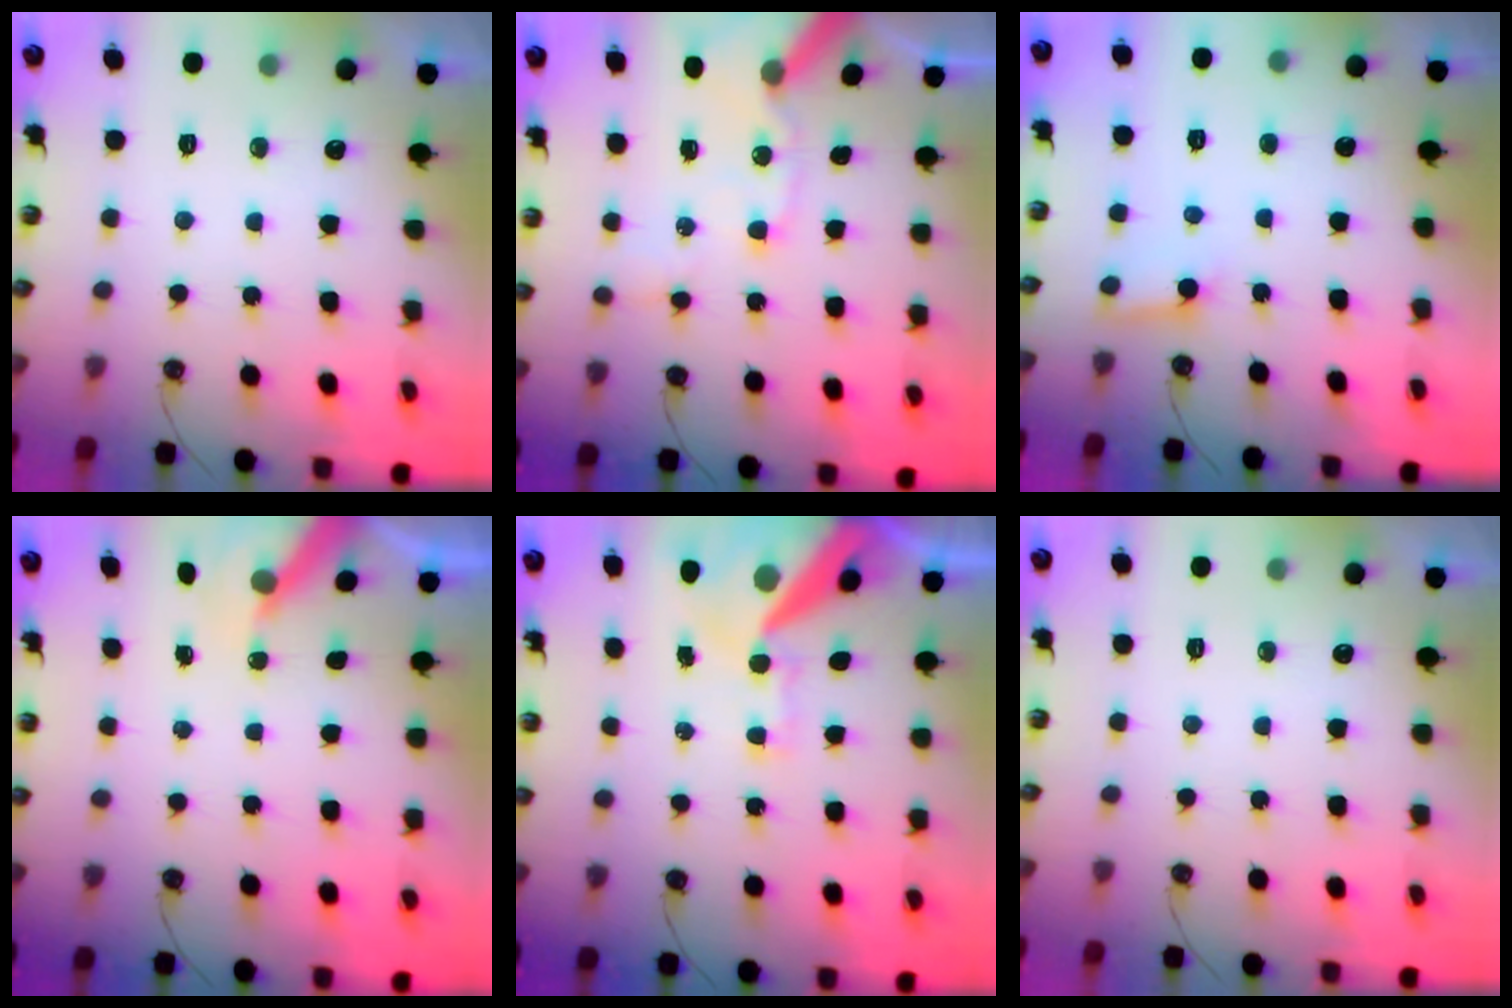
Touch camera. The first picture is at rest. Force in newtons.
{"total": 12.6, "press": 12.4, "slide": 1.8}
{"total": 3.3, "press": 3.3, "slide": 0.2}
{"total": 6.8, "press": 6.7, "slide": 0.5}
{"total": 18.4, "press": 18.3, "slide": 2.3}
{"total": 0.0}